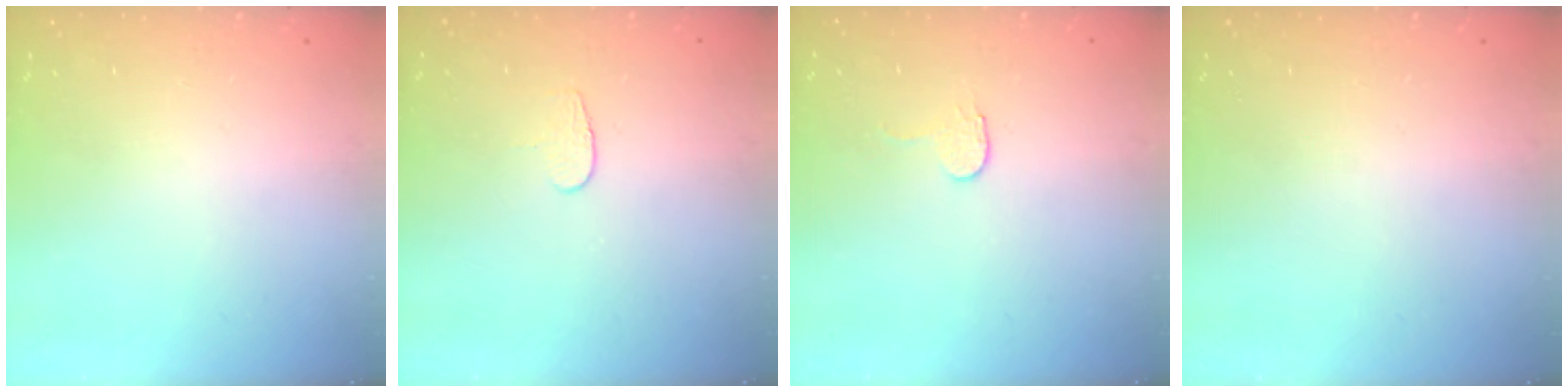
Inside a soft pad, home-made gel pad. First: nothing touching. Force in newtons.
{"total": 3.7, "press": 3.7, "slide": 0.3}
{"total": 2.9, "press": 2.9, "slide": 0.3}
{"total": 0.0}